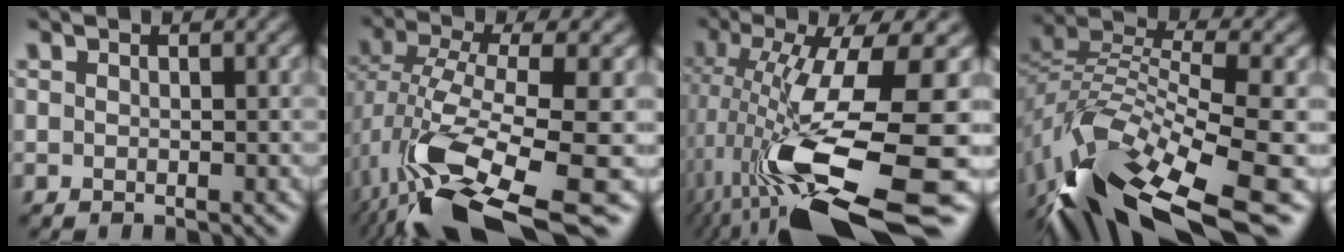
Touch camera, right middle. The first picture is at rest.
{"total": 12.5, "force": [-5.1, 4.1, 10.7], "torque": [-0.216, -0.025, -0.074]}
{"total": 15.1, "force": [-3.7, 4.5, 14.0], "torque": [-0.260, -0.026, -0.049]}
{"total": 13.6, "force": [-9.1, 4.4, 9.1], "torque": [-0.194, 0.004, -0.150]}